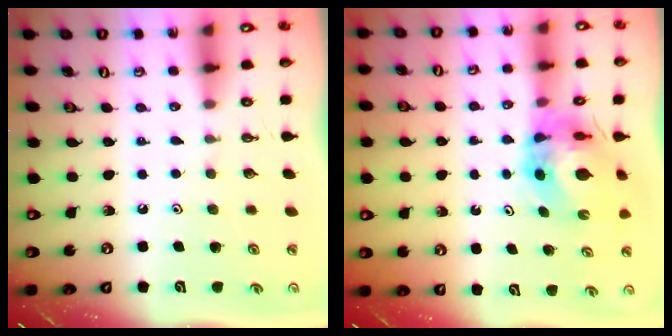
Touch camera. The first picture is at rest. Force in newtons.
{"total": 8.2, "press": 8.1, "slide": 1.1}